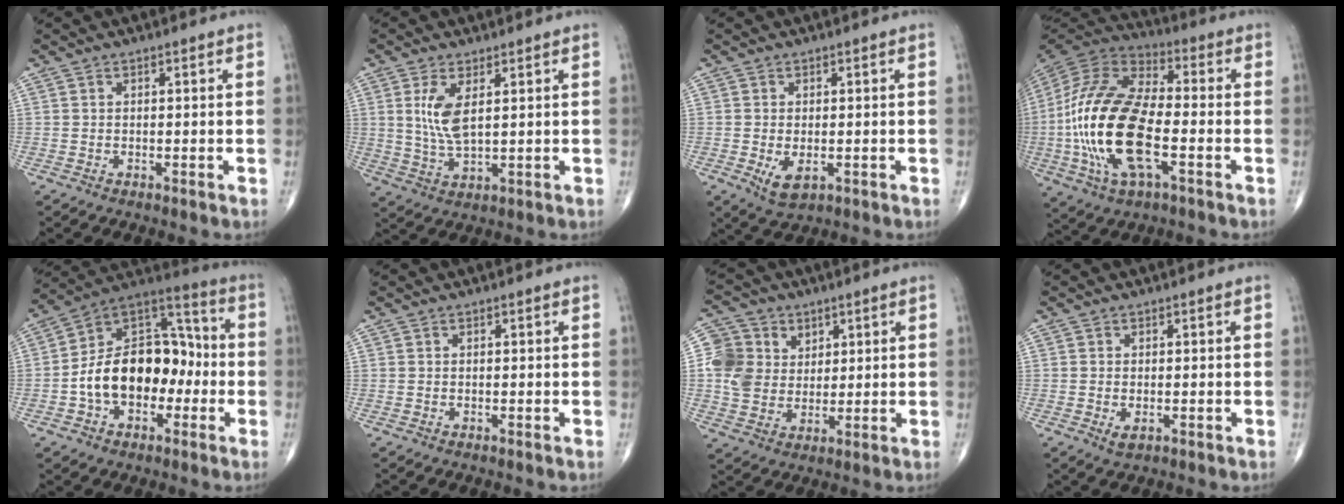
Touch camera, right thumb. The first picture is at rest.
{"total": 6.7, "force": [1.9, 2.7, 5.8], "torque": [-0.124, -0.013, 0.049]}
{"total": 4.1, "force": [-1.0, 2.2, 3.3], "torque": [-0.057, -0.010, -0.008]}
{"total": 23.9, "force": [-4.6, 10.6, 20.9], "torque": [-0.451, 0.013, -0.083]}
{"total": 18.6, "force": [-3.2, 12.3, 13.6], "torque": [-0.191, 0.051, -0.057]}
{"total": 0.0}
{"total": 10.2, "force": [2.9, 8.9, 4.0], "torque": [-0.052, -0.005, 0.056]}
{"total": 1.7, "force": [-0.4, 0.9, 1.4], "torque": [-0.025, -0.003, -0.005]}